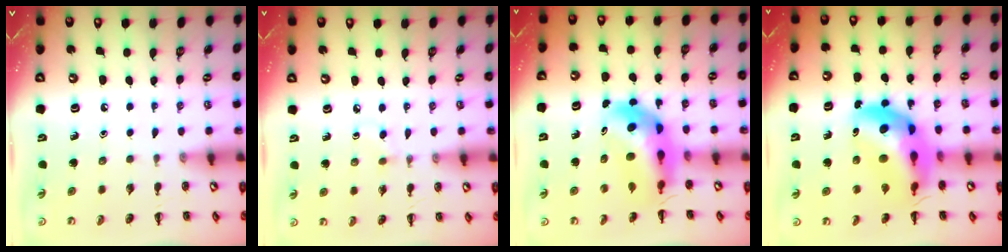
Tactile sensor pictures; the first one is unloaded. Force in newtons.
{"total": 2.1, "press": 1.8, "slide": 1.0}
{"total": 9.6, "press": 9.2, "slide": 3.0}
{"total": 15.2, "press": 14.6, "slide": 4.3}